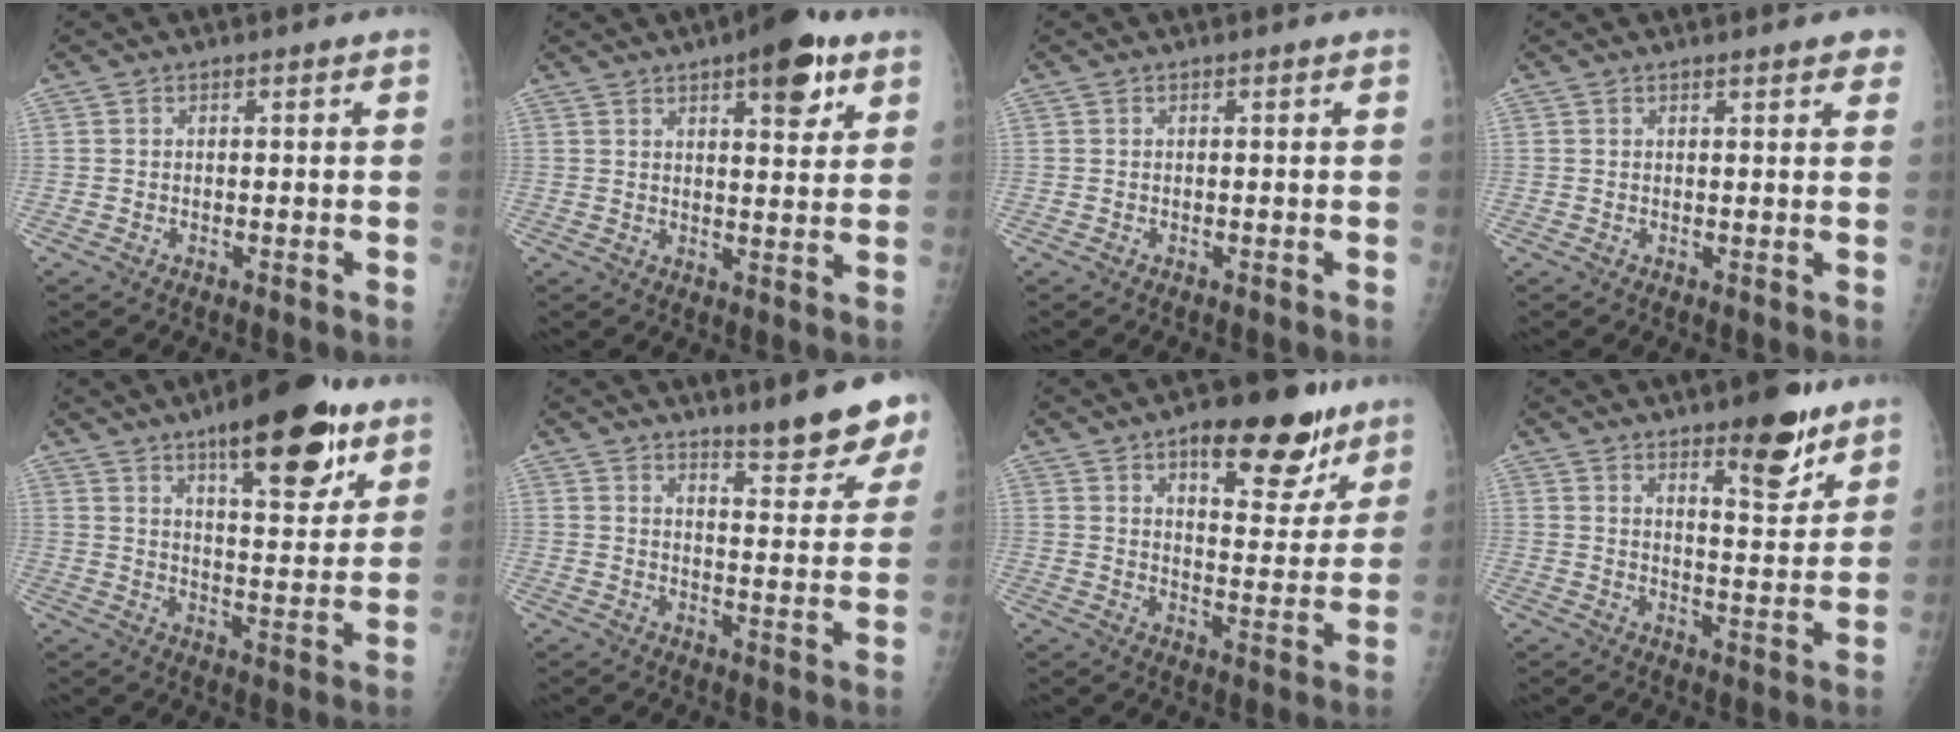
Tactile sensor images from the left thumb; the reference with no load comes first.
{"total": 10.3, "force": [5.7, 3.7, 7.8], "torque": [-0.083, -0.022, 0.074]}
{"total": 0.0}
{"total": 3.7, "force": [2.7, 0.9, 2.3], "torque": [-0.013, -0.001, 0.028]}
{"total": 18.1, "force": [10.9, 6.0, 13.2], "torque": [-0.153, -0.053, 0.161]}
{"total": 10.3, "force": [8.2, 1.7, 6.0], "torque": [-0.054, -0.061, 0.114]}
{"total": 16.8, "force": [10.3, 7.1, 11.2], "torque": [-0.097, -0.052, 0.146]}
{"total": 10.9, "force": [7.2, 3.5, 7.4], "torque": [-0.080, -0.049, 0.106]}